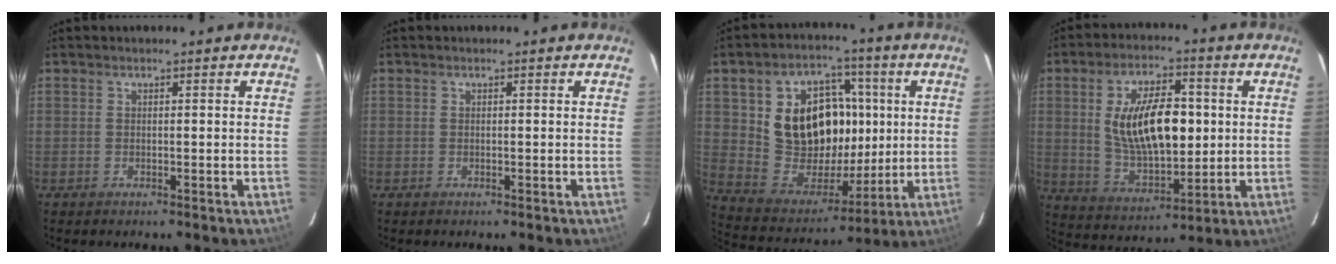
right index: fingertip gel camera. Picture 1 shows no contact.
{"total": 0.0}
{"total": 18.5, "force": [4.0, 14.4, 11.0], "torque": [-0.230, 0.026, 0.093]}
{"total": 15.9, "force": [1.9, 7.6, 13.8], "torque": [-0.248, 0.005, 0.049]}